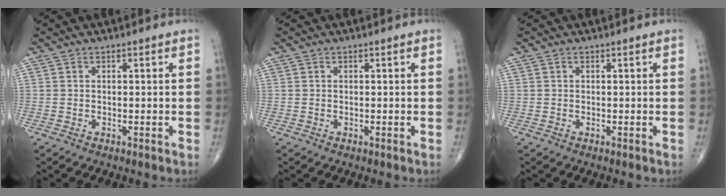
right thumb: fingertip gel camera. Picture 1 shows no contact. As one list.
[{"total": 0.0}, {"total": 0.0}]